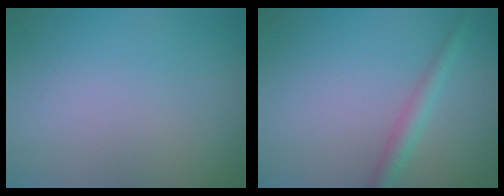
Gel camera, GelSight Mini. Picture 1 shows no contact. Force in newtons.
{"total": 2.0, "press": 2.0, "slide": 0.1}